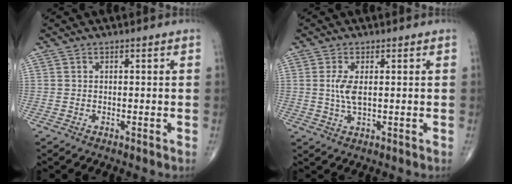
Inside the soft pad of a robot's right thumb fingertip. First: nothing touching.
{"total": 4.0, "force": [0.4, 1.5, 3.7], "torque": [-0.088, -0.005, 0.013]}